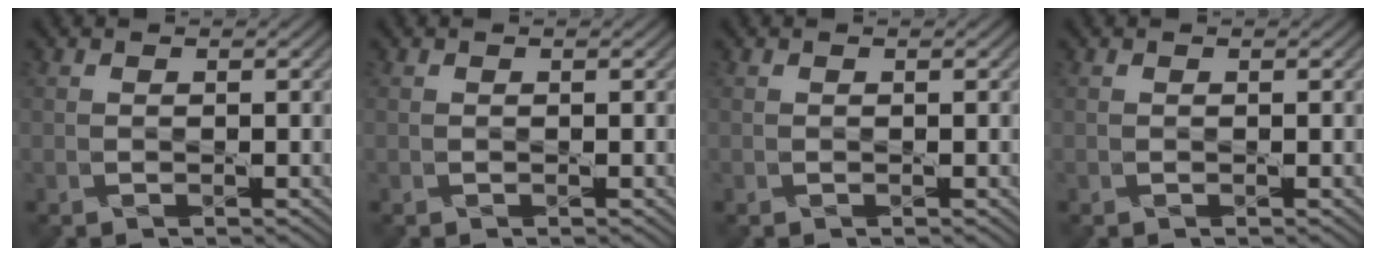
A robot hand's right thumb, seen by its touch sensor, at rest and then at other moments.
{"total": 0.0}
{"total": 0.0}
{"total": 0.0}